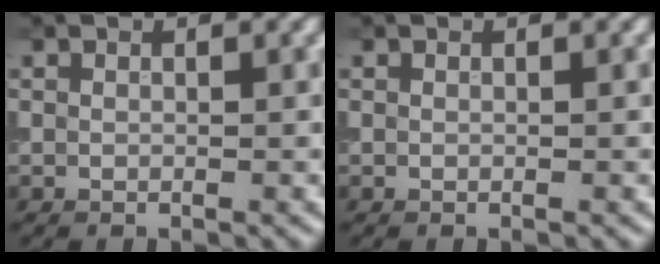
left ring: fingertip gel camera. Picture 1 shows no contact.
{"total": 0.0}